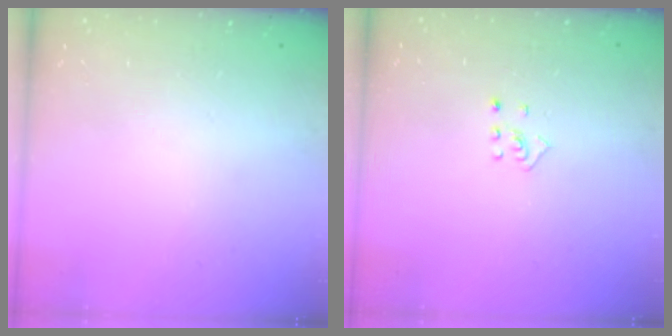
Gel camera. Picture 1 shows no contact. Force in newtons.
{"total": 2.5, "press": 2.4, "slide": 0.8}